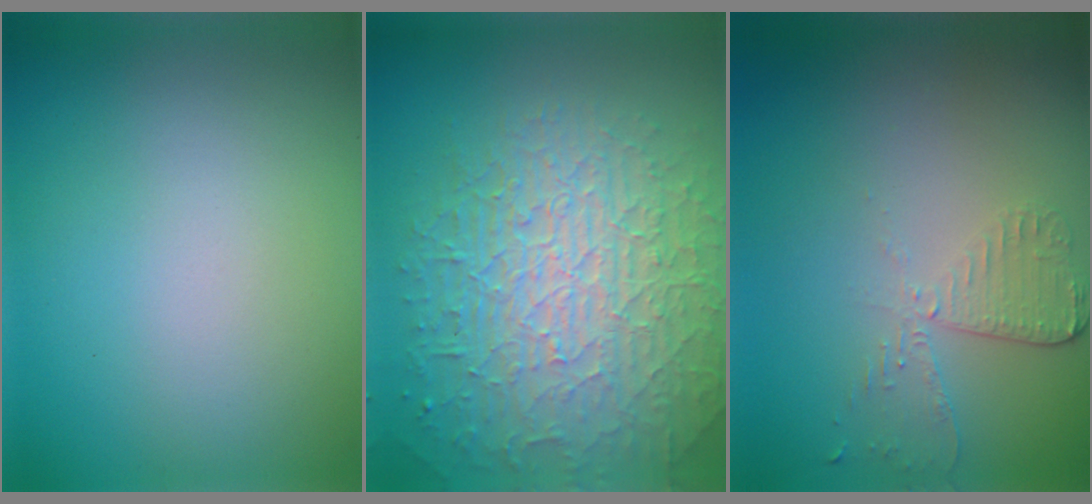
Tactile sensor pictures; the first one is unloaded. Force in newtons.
{"total": 9.8, "press": 6.4, "slide": 7.4}
{"total": 2.6, "press": 2.3, "slide": 1.1}